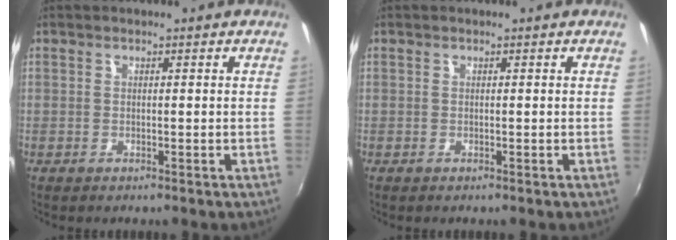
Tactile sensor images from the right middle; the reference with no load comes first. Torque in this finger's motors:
{"motor_torque": [0.00, 0.00, 0.00, 0.00]}